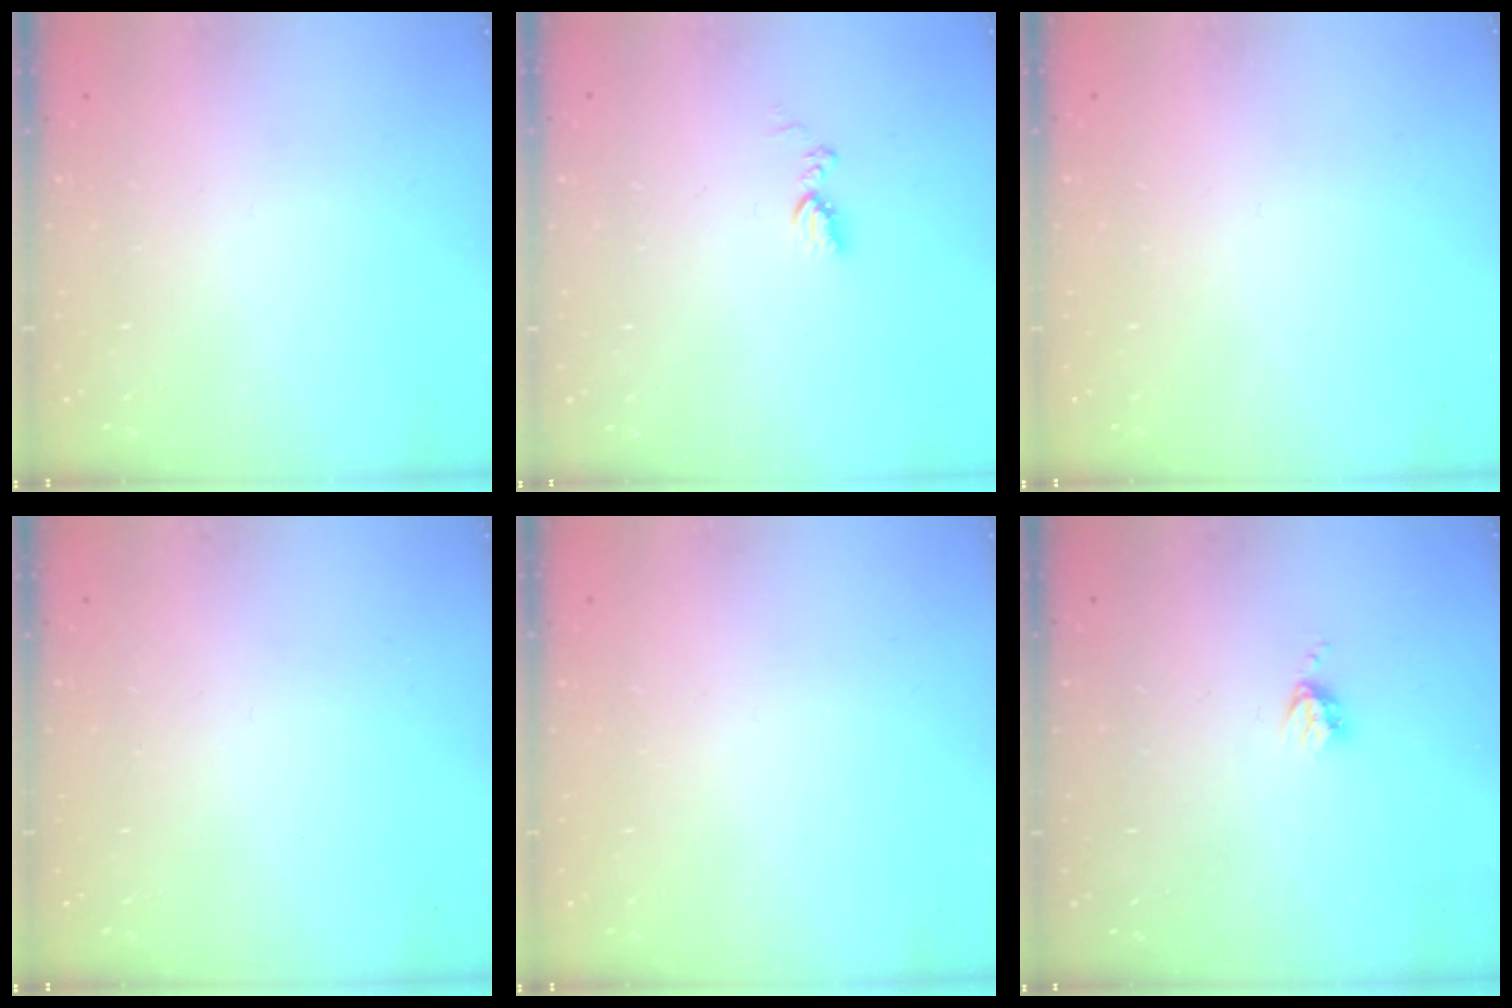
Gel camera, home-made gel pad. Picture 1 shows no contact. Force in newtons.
{"total": 6.9, "press": 6.8, "slide": 0.8}
{"total": 0.0}
{"total": 0.0}
{"total": 0.0}
{"total": 3.6, "press": 3.6, "slide": 0.4}